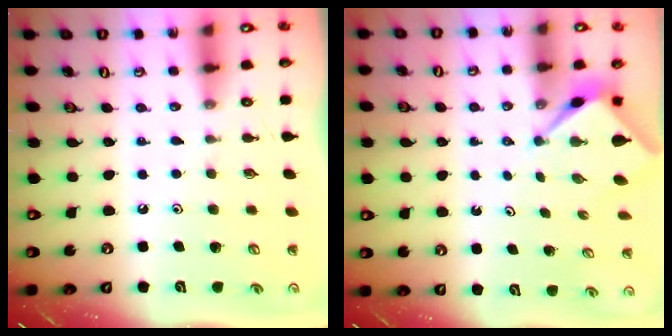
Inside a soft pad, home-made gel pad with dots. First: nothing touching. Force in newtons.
{"total": 2.6, "press": 2.6, "slide": 0.1}